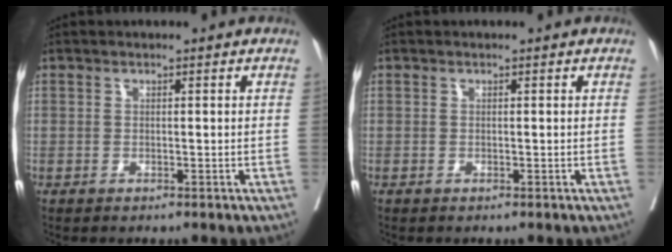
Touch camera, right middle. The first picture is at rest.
{"total": 0.0}